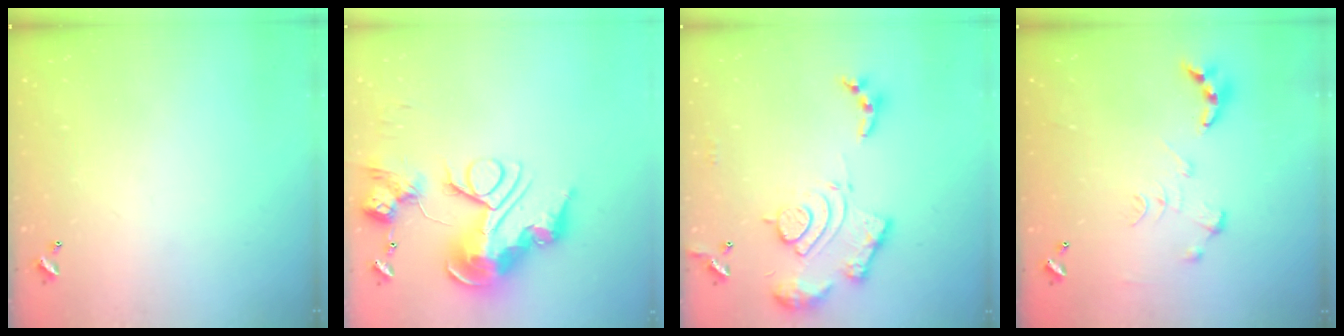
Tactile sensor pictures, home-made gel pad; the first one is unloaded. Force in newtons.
{"total": 0.9, "press": 0.9, "slide": 0.0}
{"total": 17.4, "press": 17.3, "slide": 1.7}
{"total": 0.0}